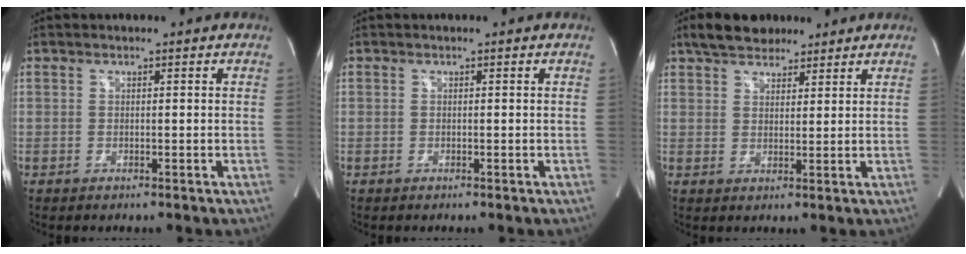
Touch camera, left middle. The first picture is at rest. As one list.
[{"total": 0.0}, {"total": 7.6, "force": [5.8, 3.5, 3.3], "torque": [-0.059, 0.021, 0.102]}]